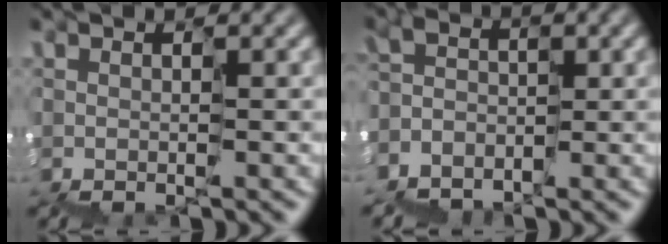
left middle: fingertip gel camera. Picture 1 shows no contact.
{"total": 3.5, "force": [-3.0, 1.3, -1.3], "torque": [0.024, -0.004, -0.052]}